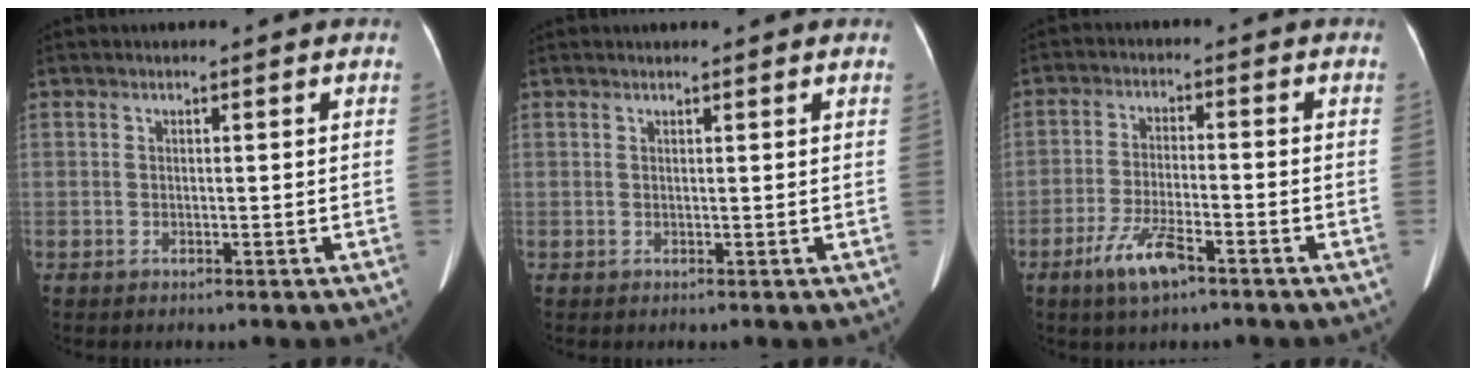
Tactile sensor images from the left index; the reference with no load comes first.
{"total": 2.5, "force": [2.2, 0.1, 1.0], "torque": [-0.014, 0.015, 0.024]}
{"total": 6.5, "force": [-4.1, 1.4, 4.9], "torque": [-0.103, -0.008, -0.074]}